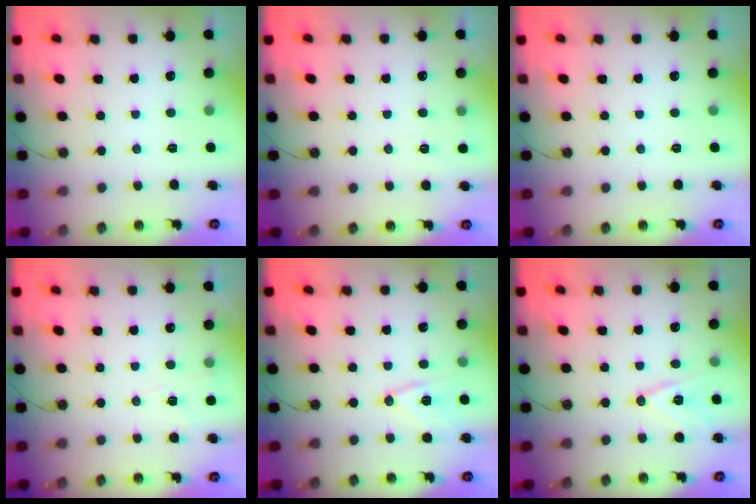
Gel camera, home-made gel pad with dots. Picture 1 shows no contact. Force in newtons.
{"total": 3.5, "press": 3.5, "slide": 0.8}
{"total": 0.0}
{"total": 4.3, "press": 4.2, "slide": 1.0}
{"total": 10.8, "press": 10.8, "slide": 0.7}
{"total": 10.7, "press": 10.1, "slide": 3.4}